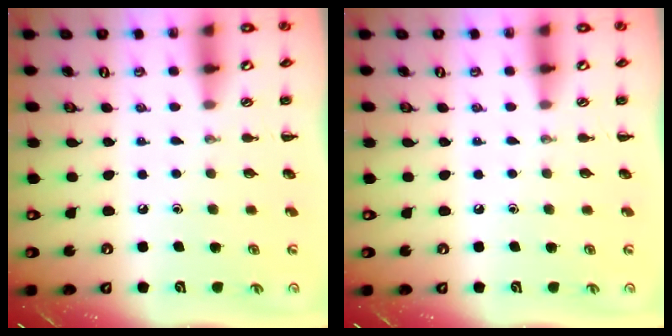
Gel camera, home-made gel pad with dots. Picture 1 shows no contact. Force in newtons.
{"total": 0.0}